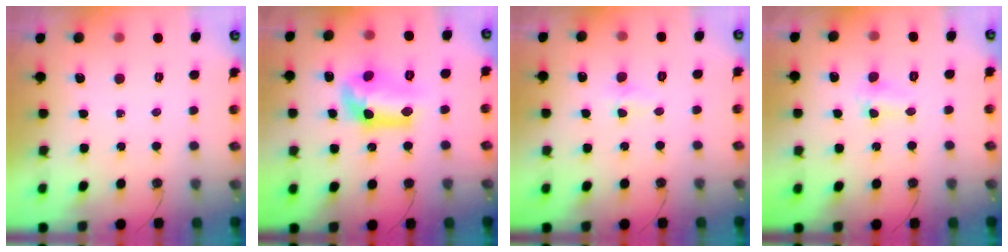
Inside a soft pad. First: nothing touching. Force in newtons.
{"total": 13.2, "press": 13.1, "slide": 1.0}
{"total": 3.4, "press": 3.4, "slide": 0.5}
{"total": 2.6, "press": 2.6, "slide": 0.6}